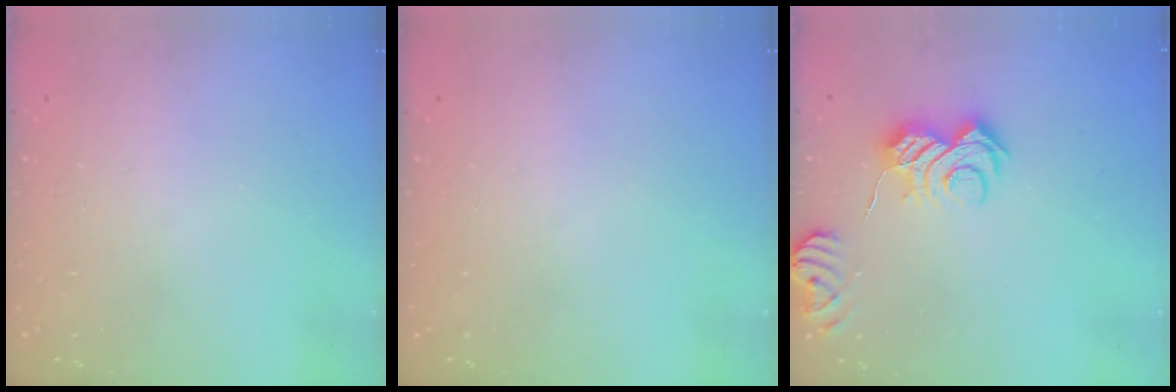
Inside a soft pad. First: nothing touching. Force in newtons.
{"total": 0.0}
{"total": 8.5, "press": 8.5, "slide": 0.7}